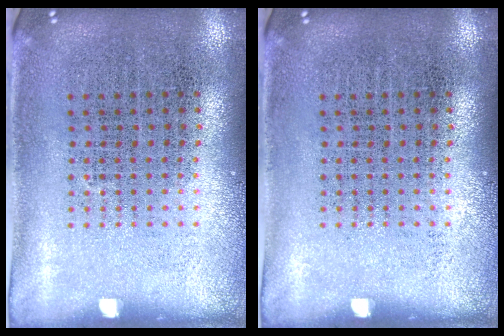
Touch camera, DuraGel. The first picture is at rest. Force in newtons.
{"total": 0.0}